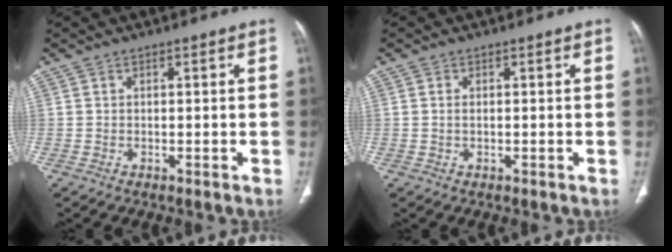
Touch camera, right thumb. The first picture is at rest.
{"total": 0.8, "force": [0.1, 0.3, 0.7], "torque": [-0.018, 0.002, 0.003]}